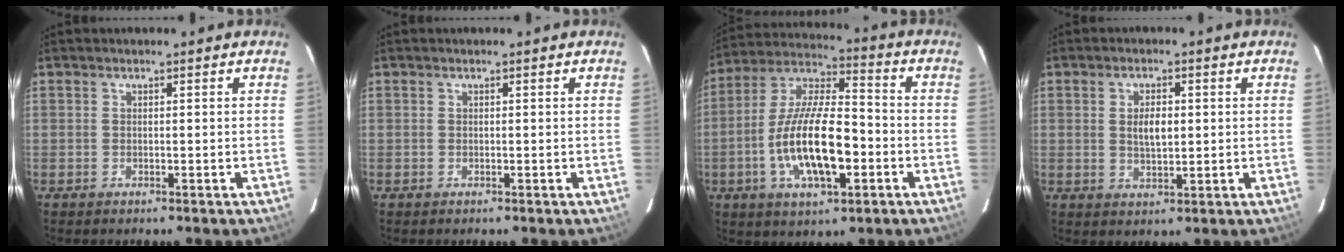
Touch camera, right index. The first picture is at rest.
{"total": 0.0}
{"total": 17.4, "force": [-4.7, 6.2, 15.5], "torque": [-0.302, 0.000, -0.084]}
{"total": 4.5, "force": [0.7, 2.1, 4.0], "torque": [-0.069, 0.002, 0.016]}